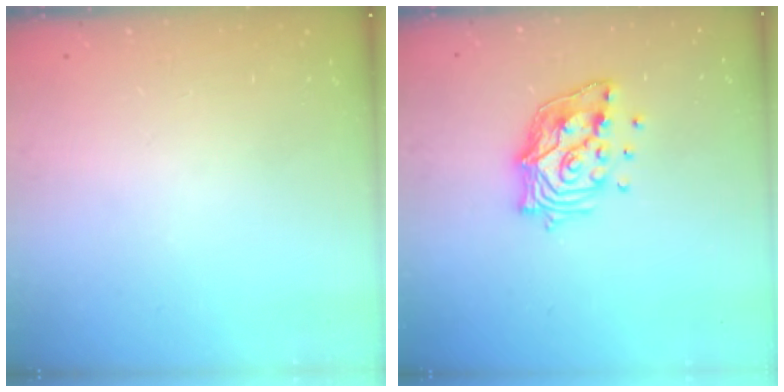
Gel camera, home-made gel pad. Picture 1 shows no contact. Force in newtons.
{"total": 13.4, "press": 13.3, "slide": 1.3}